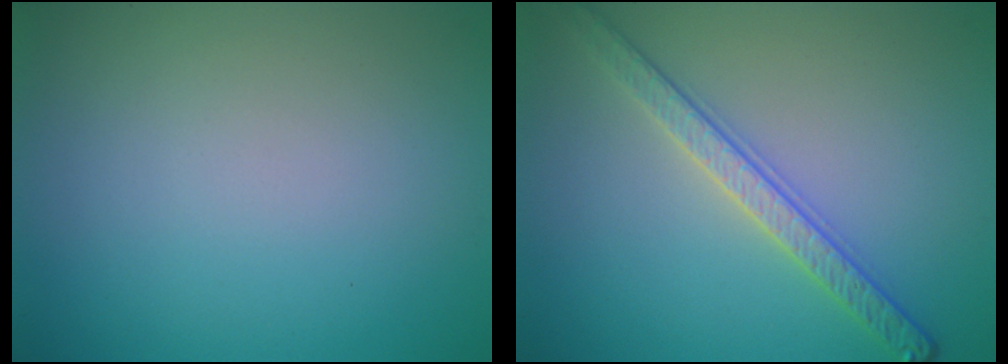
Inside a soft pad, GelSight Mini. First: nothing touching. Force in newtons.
{"total": 3.2, "press": 3.0, "slide": 1.0}